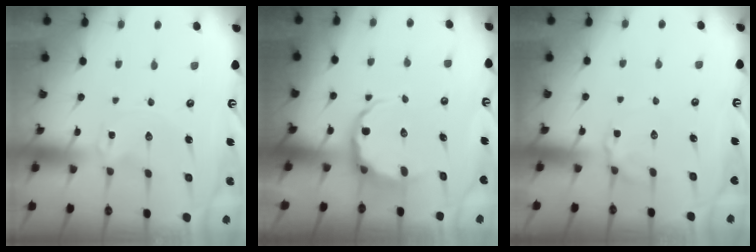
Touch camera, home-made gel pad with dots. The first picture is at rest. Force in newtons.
{"total": 6.2, "press": 5.9, "slide": 1.9}
{"total": 4.6, "press": 4.4, "slide": 1.2}